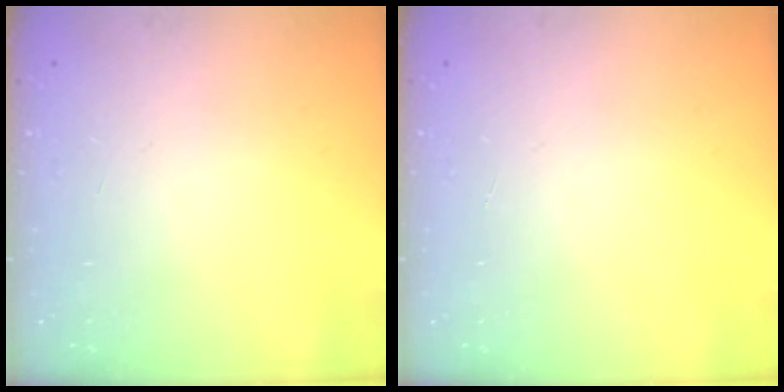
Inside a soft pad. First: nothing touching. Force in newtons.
{"total": 0.0}